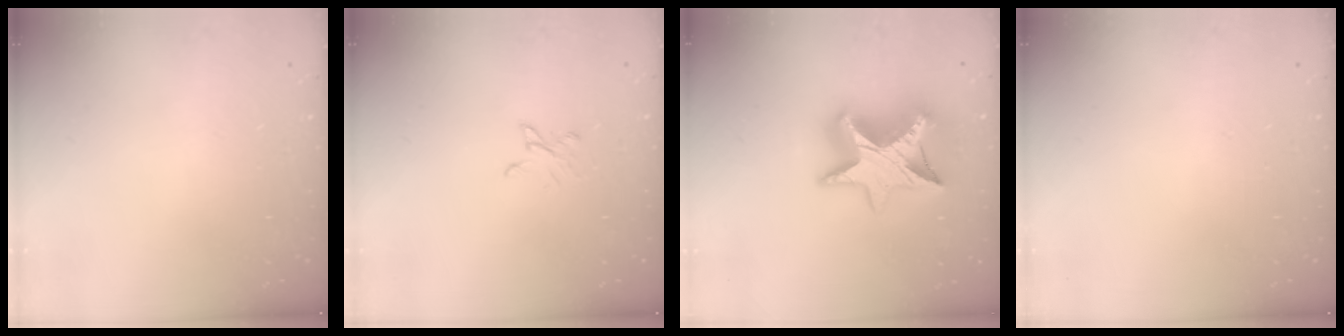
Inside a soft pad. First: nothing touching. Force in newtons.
{"total": 3.6, "press": 3.6, "slide": 0.4}
{"total": 16.4, "press": 16.4, "slide": 1.3}
{"total": 0.0}